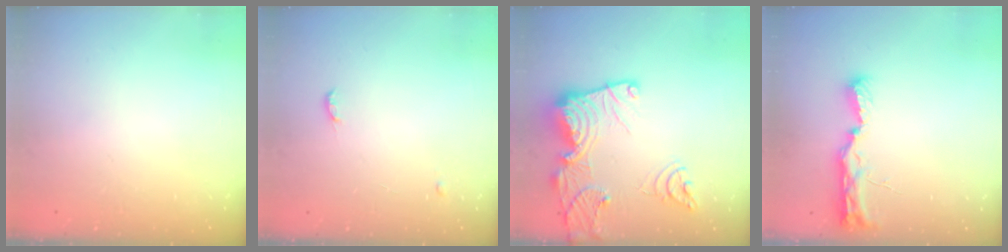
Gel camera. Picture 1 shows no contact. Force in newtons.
{"total": 7.8, "press": 4.4, "slide": 6.4}
{"total": 21.8, "press": 21.7, "slide": 2.3}
{"total": 9.6, "press": 9.3, "slide": 2.4}